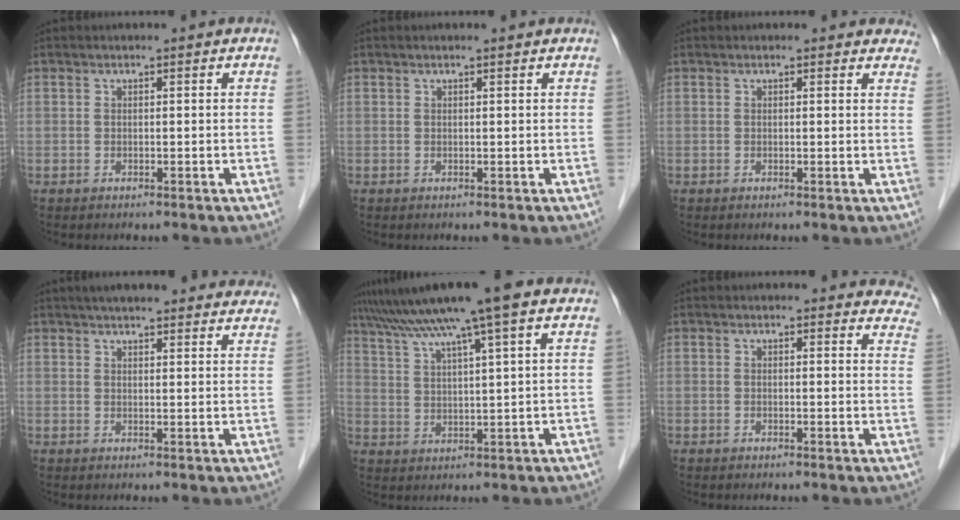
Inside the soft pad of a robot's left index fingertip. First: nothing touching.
{"total": 0.9, "force": [0.7, 0.0, 0.5], "torque": [-0.010, 0.008, 0.012]}
{"total": 4.4, "force": [4.0, 1.6, 0.9], "torque": [0.012, -0.010, 0.019]}
{"total": 19.6, "force": [17.6, 3.6, 7.8], "torque": [-0.093, 0.018, 0.207]}
{"total": 12.1, "force": [9.1, -1.1, 8.0], "torque": [-0.139, 0.025, 0.138]}
{"total": 8.9, "force": [8.4, 2.7, 1.0], "torque": [0.037, -0.032, 0.047]}